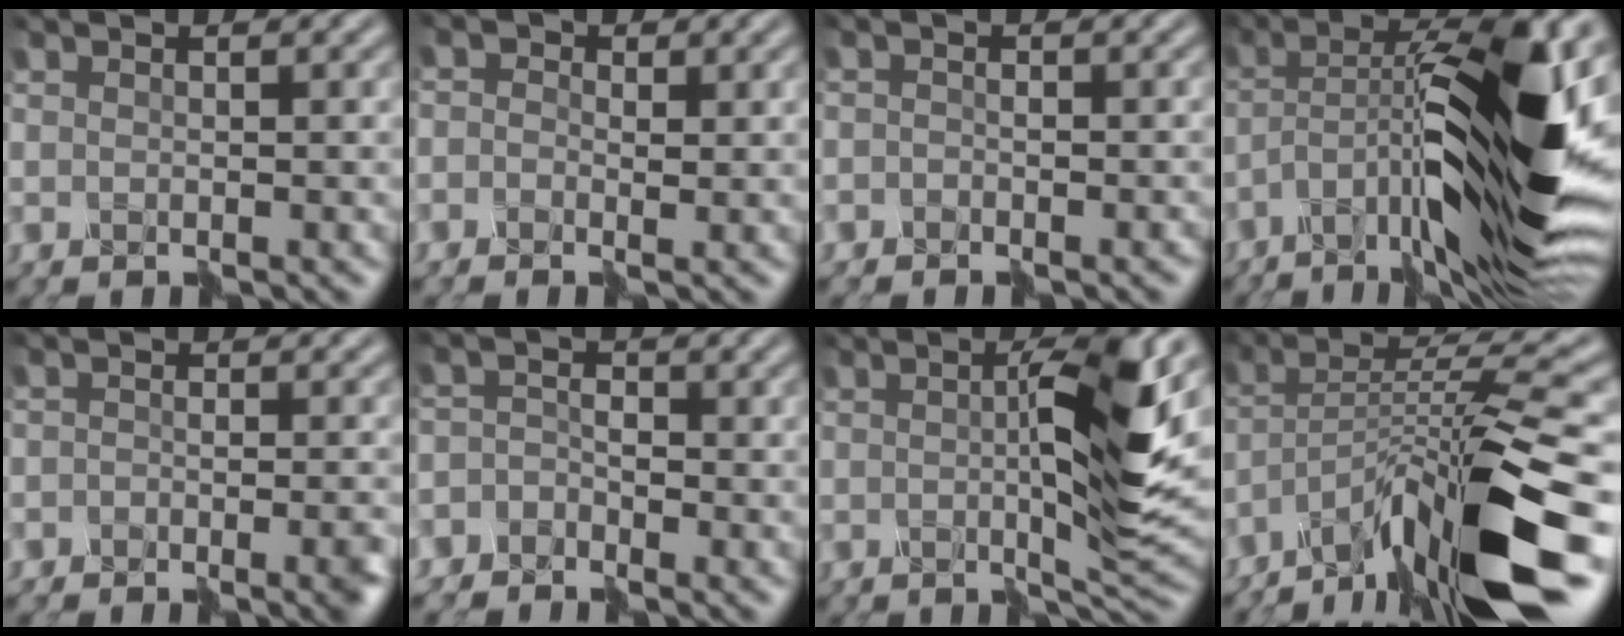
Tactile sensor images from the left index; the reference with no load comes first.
{"total": 1.7, "force": [-0.3, 1.6, 0.2], "torque": [-0.006, 0.011, -0.015]}
{"total": 2.4, "force": [-2.1, 1.0, -0.6], "torque": [0.020, 0.014, -0.031]}
{"total": 15.1, "force": [-4.4, 4.2, 13.8], "torque": [-0.235, 0.025, -0.075]}
{"total": 3.2, "force": [-2.7, 1.3, 1.3], "torque": [-0.007, 0.001, -0.039]}
{"total": 2.8, "force": [-2.5, 1.1, -0.9], "torque": [0.025, 0.009, -0.047]}
{"total": 9.0, "force": [0.4, 1.7, 8.8], "torque": [-0.144, 0.004, 0.009]}
{"total": 13.1, "force": [-8.4, 2.9, 9.7], "torque": [-0.174, 0.023, -0.149]}